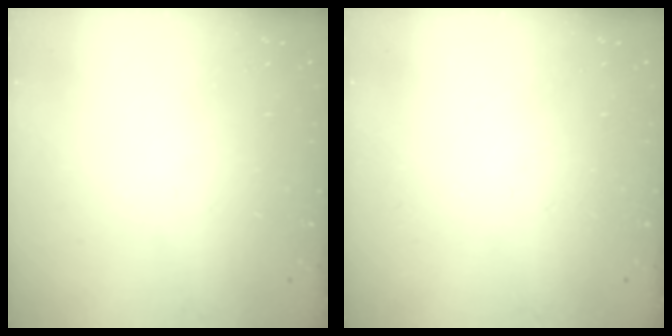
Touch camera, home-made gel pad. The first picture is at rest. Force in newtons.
{"total": 0.0}